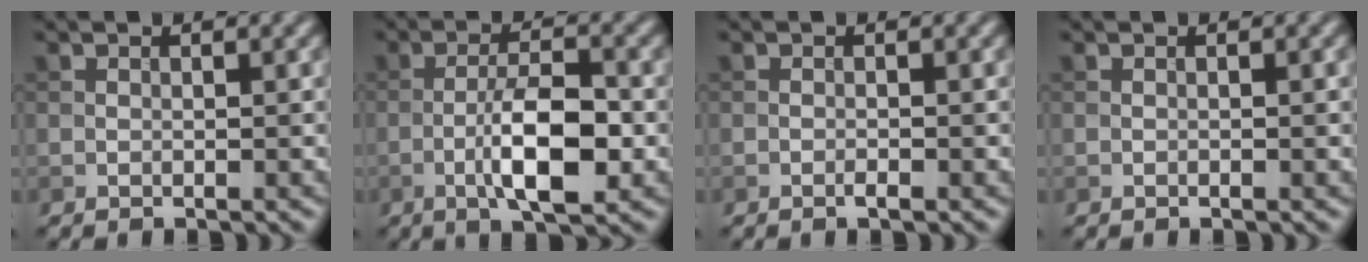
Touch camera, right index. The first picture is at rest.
{"total": 6.4, "force": [-2.0, 1.8, 5.8], "torque": [-0.103, 0.005, -0.037]}
{"total": 0.7, "force": [-0.4, 0.1, 0.5], "torque": [-0.009, 0.000, -0.007]}
{"total": 0.6, "force": [-0.1, 0.1, 0.6], "torque": [-0.007, -0.001, -0.001]}